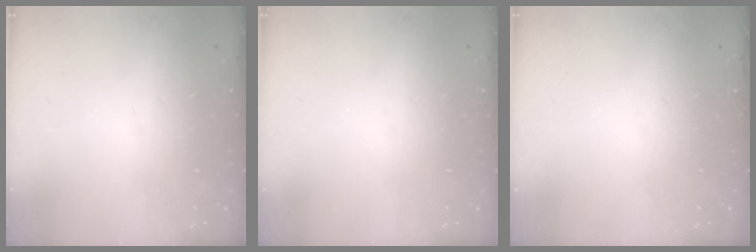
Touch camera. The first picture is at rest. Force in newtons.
{"total": 0.0}
{"total": 0.0}